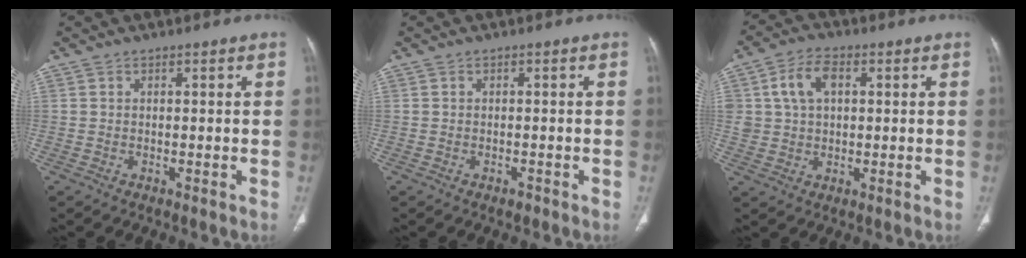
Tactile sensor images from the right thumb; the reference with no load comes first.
{"total": 1.0, "force": [-0.6, 0.6, 0.4], "torque": [-0.005, 0.002, -0.009]}
{"total": 7.7, "force": [2.0, 5.3, 5.3], "torque": [-0.088, 0.007, 0.036]}